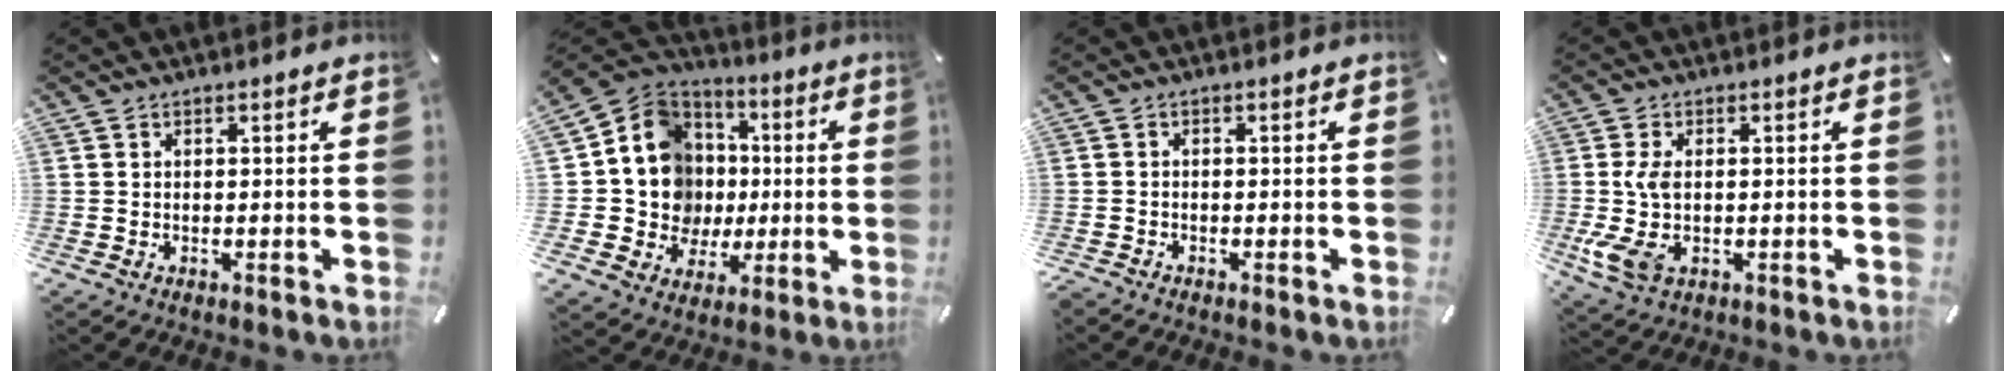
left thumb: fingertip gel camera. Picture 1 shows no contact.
{"total": 15.4, "force": [0.1, 14.6, 4.9], "torque": [-0.099, -0.013, 0.024]}
{"total": 0.9, "force": [-0.9, 0.4, 0.1], "torque": [-0.004, 0.003, -0.018]}
{"total": 7.1, "force": [-0.5, 4.3, 5.7], "torque": [-0.140, -0.007, -0.011]}